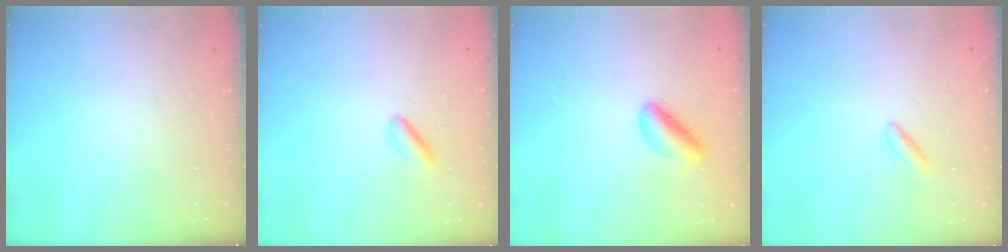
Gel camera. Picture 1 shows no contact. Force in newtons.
{"total": 2.9, "press": 2.7, "slide": 1.1}
{"total": 5.1, "press": 5.0, "slide": 1.1}
{"total": 3.3, "press": 2.9, "slide": 1.6}